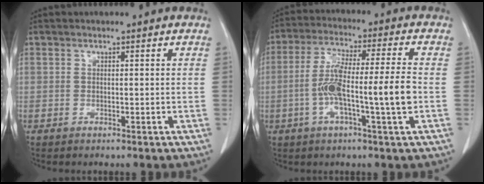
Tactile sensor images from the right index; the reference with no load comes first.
{"total": 11.7, "force": [-2.3, 0.2, 11.5], "torque": [-0.218, 0.010, -0.047]}